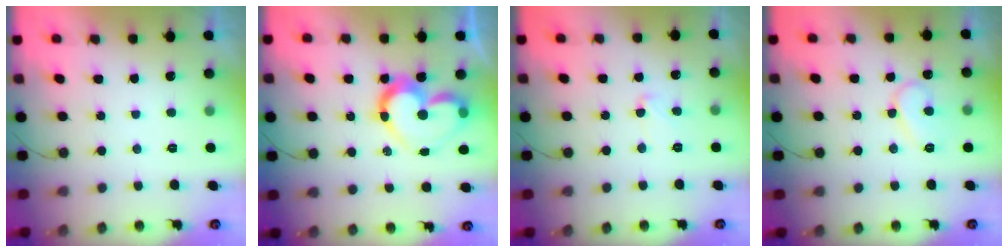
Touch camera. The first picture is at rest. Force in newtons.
{"total": 15.4, "press": 15.4, "slide": 1.4}
{"total": 5.9, "press": 5.9, "slide": 0.4}
{"total": 9.2, "press": 9.1, "slide": 1.0}